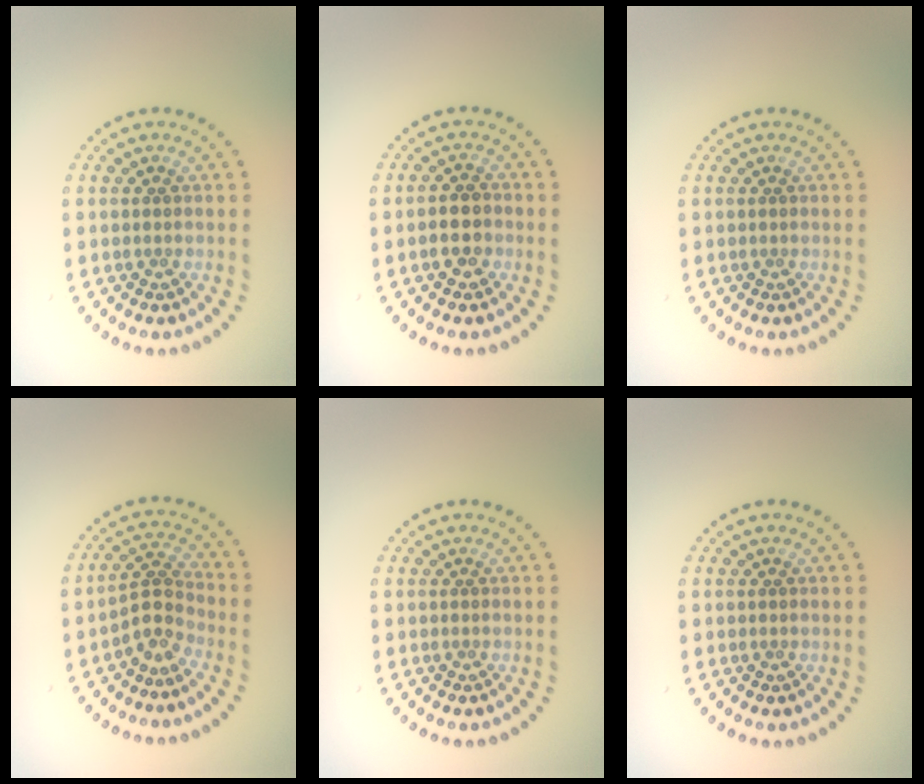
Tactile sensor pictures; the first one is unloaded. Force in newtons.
{"total": 2.3, "press": 2.2, "slide": 0.6}
{"total": 0.0}
{"total": 2.8, "press": 1.8, "slide": 2.1}
{"total": 0.0}
{"total": 0.0}